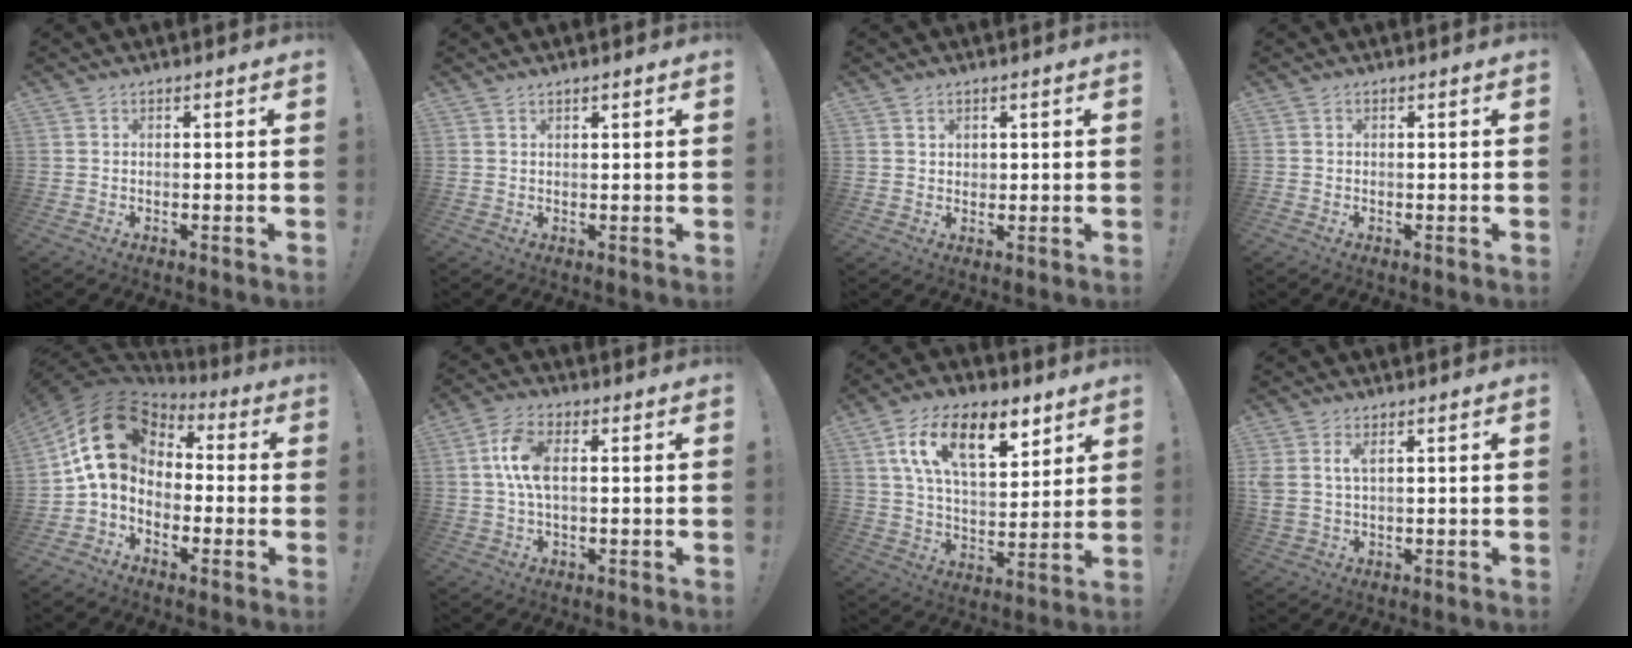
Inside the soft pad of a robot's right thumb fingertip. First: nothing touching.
{"total": 0.9, "force": [0.8, 0.0, 0.4], "torque": [0.000, -0.003, 0.012]}
{"total": 1.9, "force": [1.2, 1.5, 0.3], "torque": [0.007, -0.010, 0.019]}
{"total": 0.0}
{"total": 19.2, "force": [4.1, 13.6, 12.9], "torque": [-0.220, -0.007, 0.078]}
{"total": 9.1, "force": [0.9, 4.3, 7.9], "torque": [-0.152, -0.001, 0.018]}
{"total": 17.9, "force": [8.8, 9.2, 12.5], "torque": [-0.199, -0.027, 0.153]}
{"total": 3.5, "force": [1.6, 1.3, 2.8], "torque": [-0.061, 0.000, 0.030]}